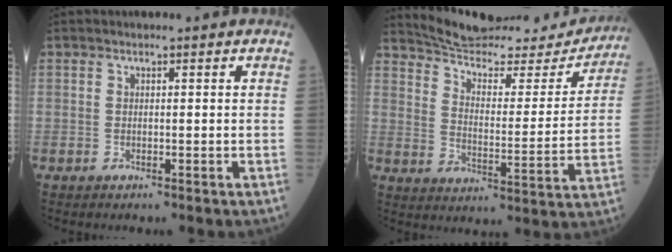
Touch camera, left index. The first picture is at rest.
{"total": 20.6, "force": [19.7, 3.4, 4.9], "torque": [-0.074, -0.042, 0.266]}